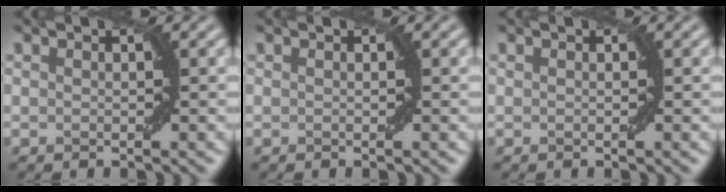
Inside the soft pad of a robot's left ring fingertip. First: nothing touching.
{"total": 0.0}
{"total": 0.0}